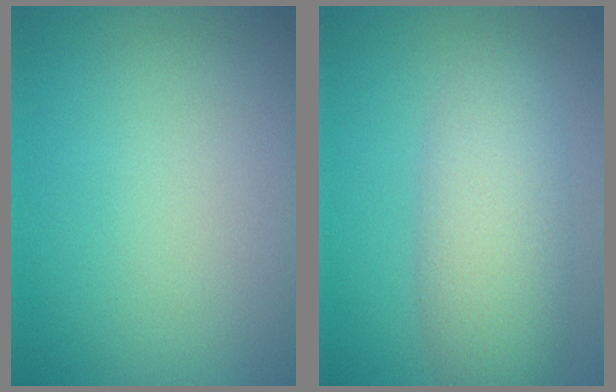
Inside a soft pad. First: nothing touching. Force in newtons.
{"total": 5.1, "press": 5.1, "slide": 0.1}